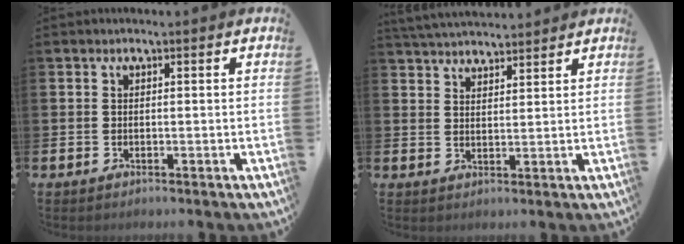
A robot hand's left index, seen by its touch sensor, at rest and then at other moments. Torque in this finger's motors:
{"motor_torque": [0.20, -0.82, 0.53, 0.21]}